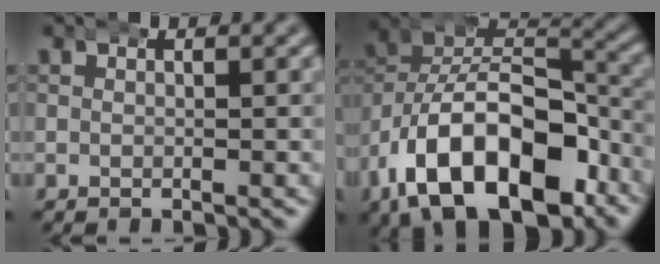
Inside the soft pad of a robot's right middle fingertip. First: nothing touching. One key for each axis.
{"total": 15.4, "fx": -6.1, "fy": 10.3, "fz": 9.7, "tx": -0.194, "ty": -0.041, "tz": -0.080}